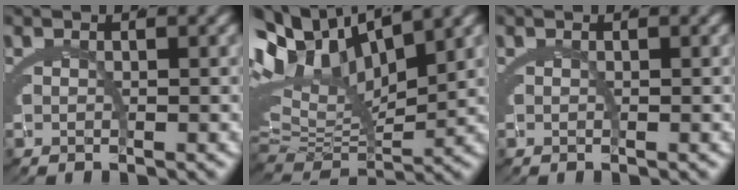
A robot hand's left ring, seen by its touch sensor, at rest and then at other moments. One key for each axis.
{"total": 14.4, "fx": 4.7, "fy": 9.3, "fz": 9.9, "tx": -0.204, "ty": -0.001, "tz": 0.077}
{"total": 0.0}